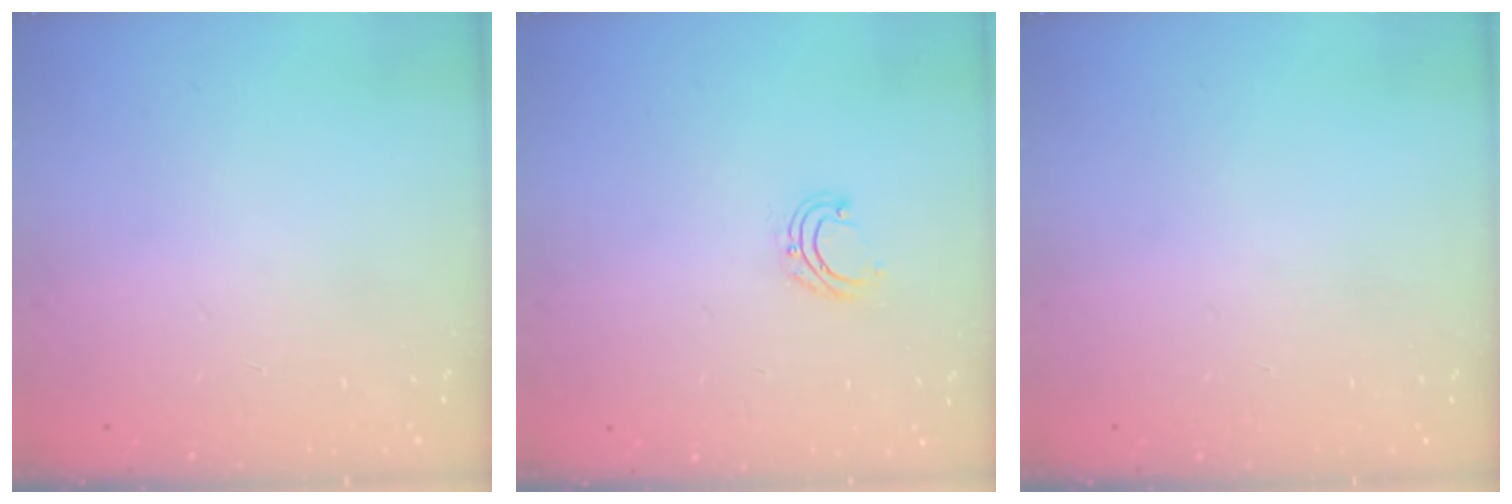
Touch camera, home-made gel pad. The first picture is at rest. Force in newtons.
{"total": 4.6, "press": 4.5, "slide": 0.5}
{"total": 0.0}